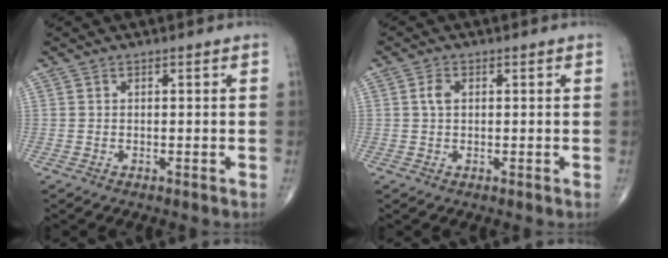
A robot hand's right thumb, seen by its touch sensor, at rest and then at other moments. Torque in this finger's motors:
{"motor_torque": [-0.32, 0.18, 0.37, 0.11, 0.00]}